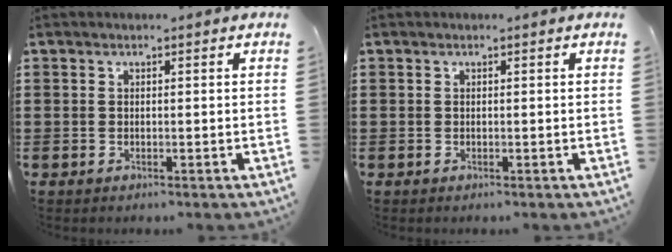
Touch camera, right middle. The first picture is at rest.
{"total": 0.0}